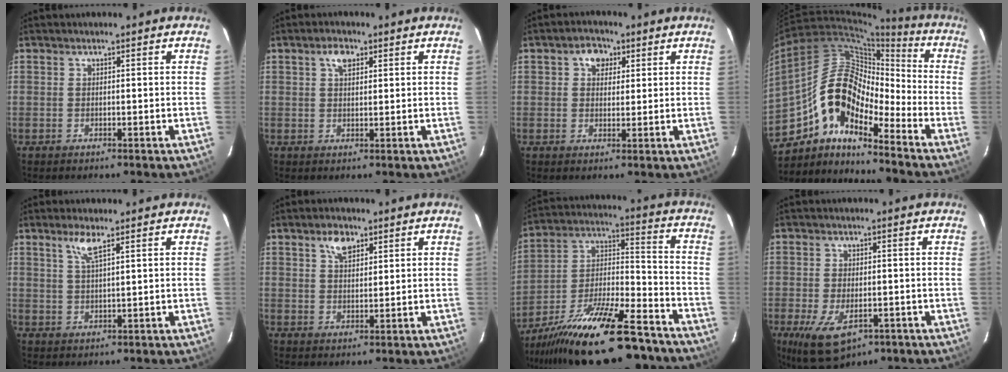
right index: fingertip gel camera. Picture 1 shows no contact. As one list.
[{"total": 3.1, "force": [1.5, 1.7, 2.0], "torque": [-0.036, 0.010, 0.025]}, {"total": 4.1, "force": [1.6, 3.4, 1.8], "torque": [-0.020, 0.013, 0.025]}, {"total": 13.7, "force": [-9.2, 5.7, 8.3], "torque": [-0.132, 0.016, -0.190]}, {"total": 3.5, "force": [2.2, 0.3, 2.7], "torque": [-0.055, 0.003, 0.044]}, {"total": 4.2, "force": [2.4, 2.3, 2.5], "torque": [-0.042, 0.008, 0.043]}, {"total": 25.6, "force": [-19.4, 6.7, 15.2], "torque": [-0.277, -0.023, -0.305]}, {"total": 8.9, "force": [-3.9, 4.6, 6.5], "torque": [-0.142, -0.029, -0.060]}]